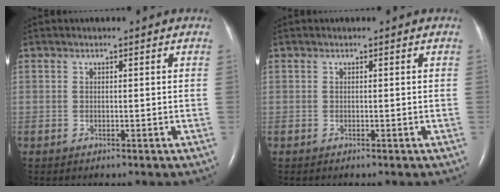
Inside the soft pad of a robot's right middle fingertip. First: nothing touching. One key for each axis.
{"total": 0.0}